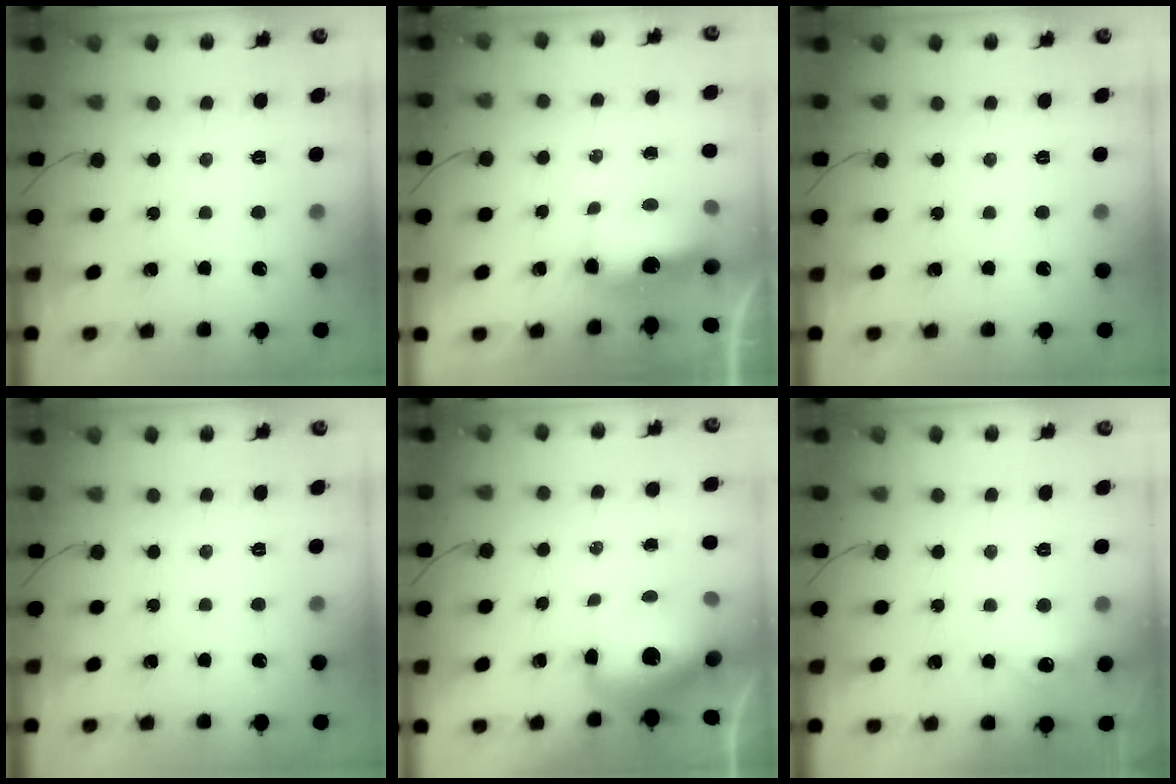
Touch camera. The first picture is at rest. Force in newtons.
{"total": 9.5, "press": 9.5, "slide": 0.5}
{"total": 0.0}
{"total": 0.0}
{"total": 13.5, "press": 13.1, "slide": 3.3}
{"total": 6.8, "press": 6.8, "slide": 1.0}